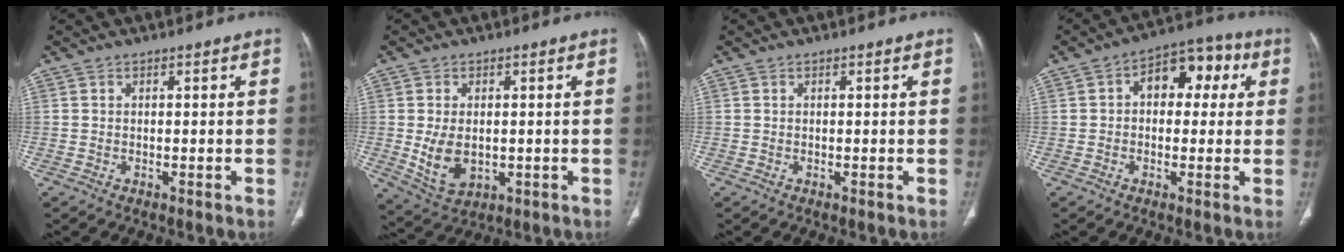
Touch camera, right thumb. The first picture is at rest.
{"total": 7.5, "force": [-0.5, 4.9, 5.7], "torque": [-0.098, -0.009, 0.007]}
{"total": 0.0}
{"total": 10.3, "force": [2.1, 6.7, 7.5], "torque": [-0.063, 0.031, 0.023]}